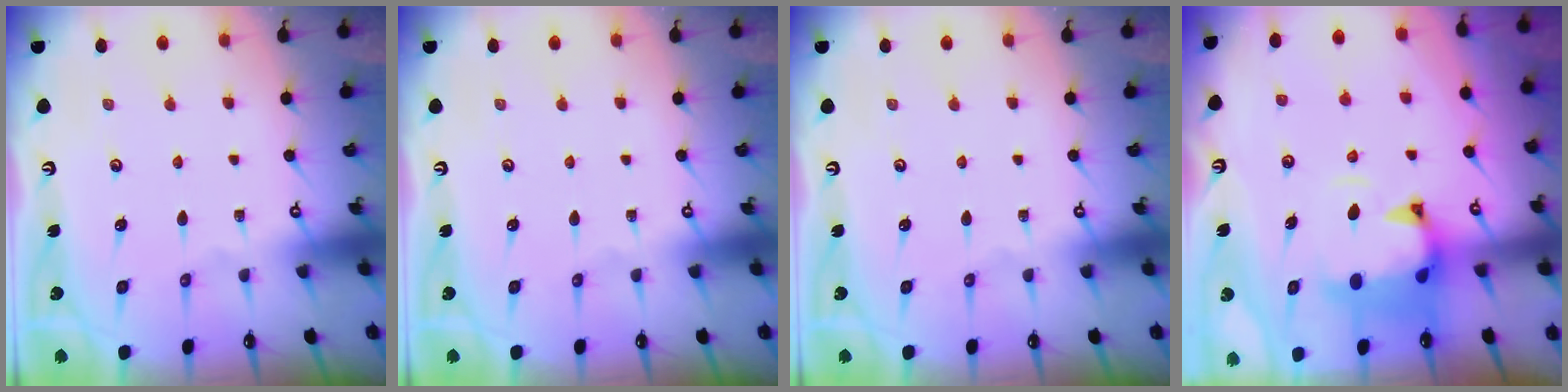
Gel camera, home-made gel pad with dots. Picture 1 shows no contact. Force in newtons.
{"total": 0.0}
{"total": 0.0}
{"total": 1.5, "press": 1.1, "slide": 1.1}